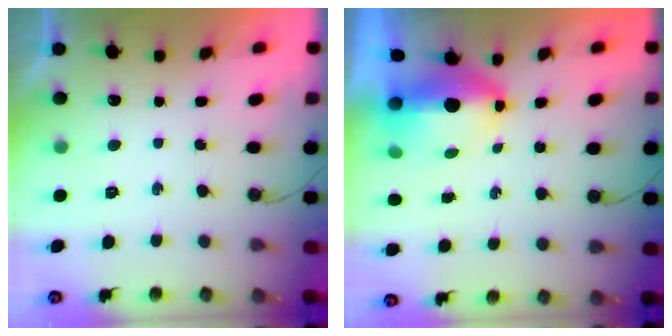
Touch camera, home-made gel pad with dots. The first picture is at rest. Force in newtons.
{"total": 12.9, "press": 9.3, "slide": 9.0}